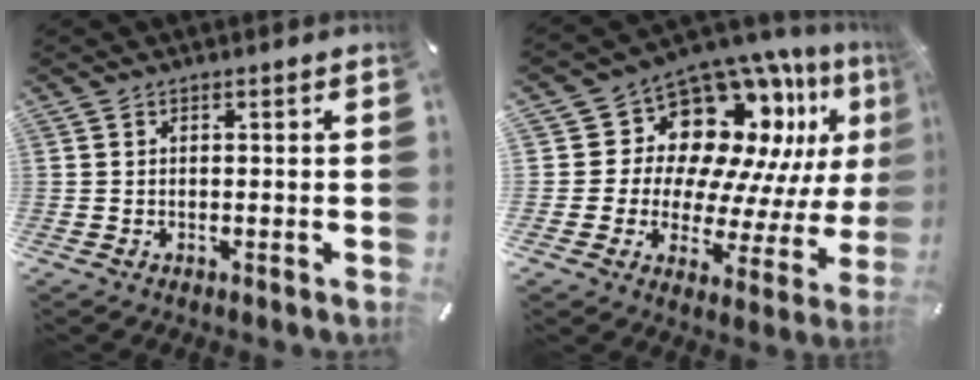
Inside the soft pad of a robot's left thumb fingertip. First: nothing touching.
{"total": 15.6, "force": [9.7, 10.1, 6.9], "torque": [-0.109, -0.103, 0.175]}